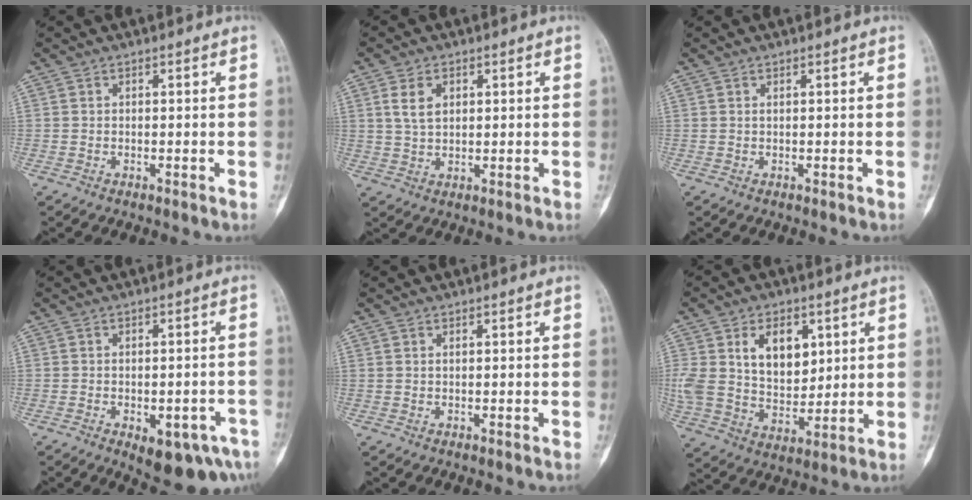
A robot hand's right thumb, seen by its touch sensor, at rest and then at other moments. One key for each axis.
{"total": 5.0, "fx": 1.7, "fy": 3.1, "fz": 3.5, "tx": -0.062, "ty": -0.003, "tz": 0.036}
{"total": 0.0}
{"total": 10.3, "fx": -5.3, "fy": 4.5, "fz": 7.6, "tx": -0.086, "ty": 0.021, "tz": -0.060}
{"total": 0.0}
{"total": 17.2, "fx": 5.2, "fy": 11.4, "fz": 11.7, "tx": -0.213, "ty": -0.017, "tz": 0.107}